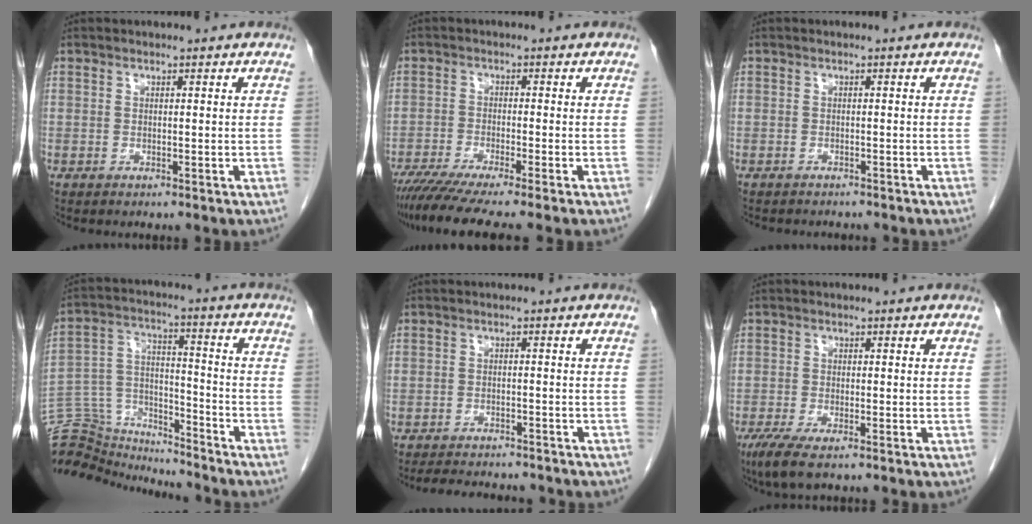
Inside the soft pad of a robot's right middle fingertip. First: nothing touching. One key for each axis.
{"total": 9.8, "fx": -8.0, "fy": -0.8, "fz": 5.7, "tx": -0.084, "ty": -0.029, "tz": -0.129}
{"total": 4.5, "fx": -4.1, "fy": 1.2, "fz": 1.4, "tx": -0.020, "ty": -0.005, "tz": -0.051}
{"total": 15.1, "fx": -14.5, "fy": 3.6, "fz": 1.6, "tx": -0.049, "ty": 0.055, "tz": -0.241}
{"total": 10.1, "fx": -9.1, "fy": 2.5, "fz": 3.6, "tx": -0.061, "ty": -0.004, "tz": -0.115}
{"total": 4.4, "fx": -2.8, "fy": 0.8, "fz": 3.3, "tx": -0.070, "ty": -0.016, "tz": -0.049}